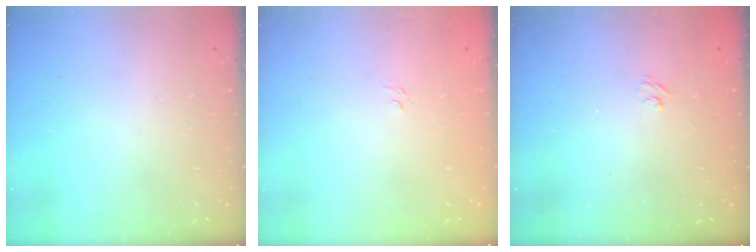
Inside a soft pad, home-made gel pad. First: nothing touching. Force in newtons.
{"total": 5.5, "press": 5.4, "slide": 1.1}
{"total": 2.2, "press": 2.0, "slide": 1.0}